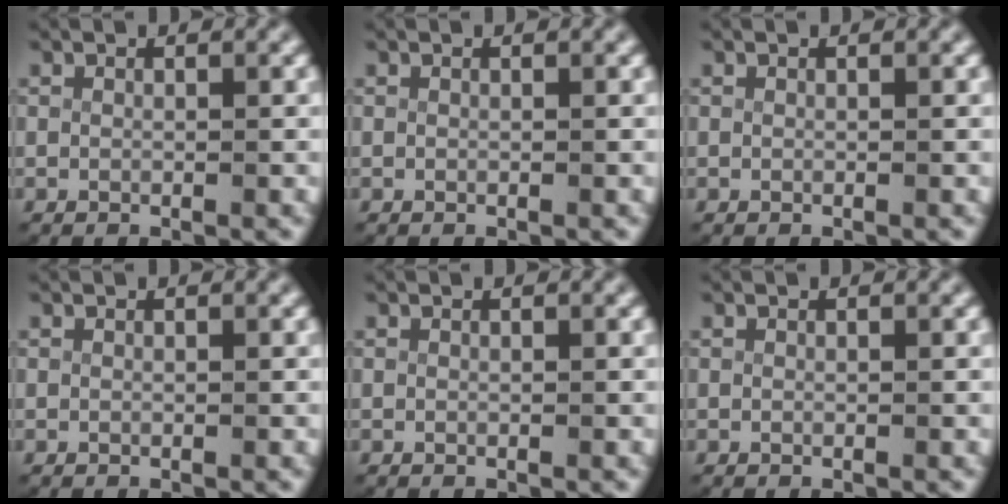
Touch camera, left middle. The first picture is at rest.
{"total": 0.0}
{"total": 0.0}
{"total": 0.0}
{"total": 0.0}
{"total": 0.0}